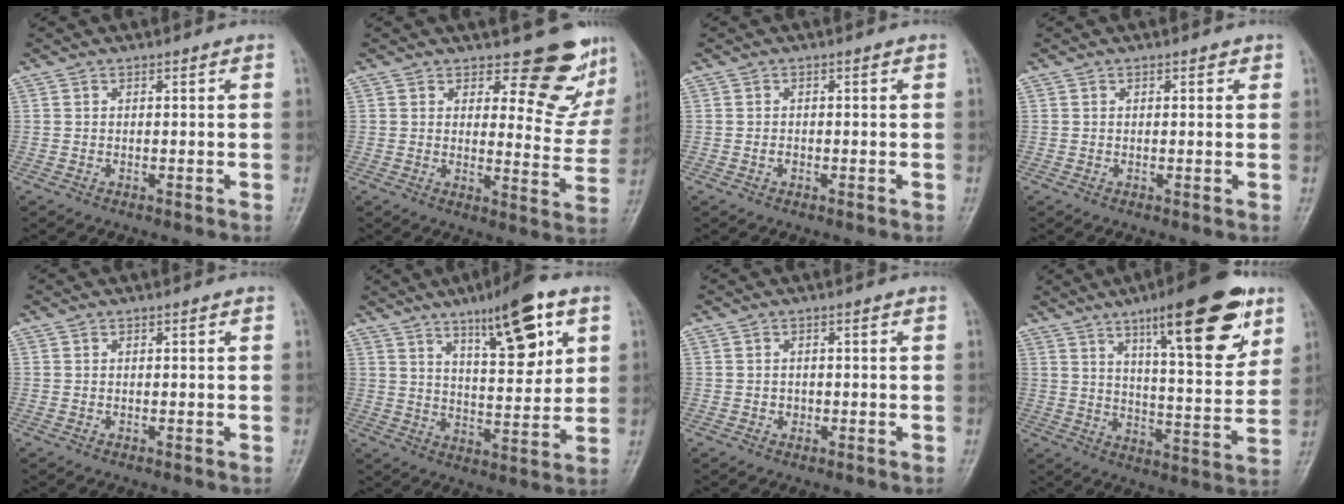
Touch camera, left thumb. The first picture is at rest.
{"total": 12.1, "force": [9.7, 5.3, 5.0], "torque": [-0.018, -0.090, 0.110]}
{"total": 0.8, "force": [-0.3, 0.6, 0.4], "torque": [-0.003, 0.002, -0.006]}
{"total": 0.9, "force": [0.5, 0.5, 0.5], "torque": [-0.001, -0.001, 0.002]}
{"total": 0.0}
{"total": 14.6, "force": [7.4, 4.3, 11.8], "torque": [-0.157, -0.036, 0.115]}
{"total": 1.1, "force": [-0.2, 1.1, 0.3], "torque": [0.001, 0.004, -0.003]}
{"total": 19.9, "force": [11.0, 5.5, 15.7], "torque": [-0.195, -0.049, 0.165]}